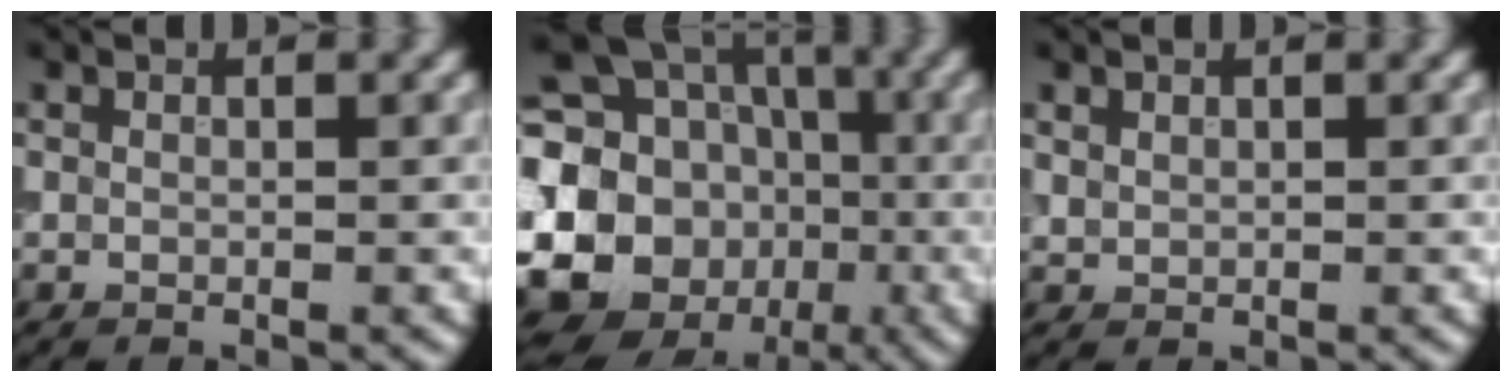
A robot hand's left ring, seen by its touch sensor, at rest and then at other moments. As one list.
[{"total": 16.7, "force": [-1.4, 14.5, 8.2], "torque": [-0.185, -0.004, -0.040]}, {"total": 0.8, "force": [0.5, 0.6, 0.2], "torque": [-0.005, -0.001, 0.014]}]